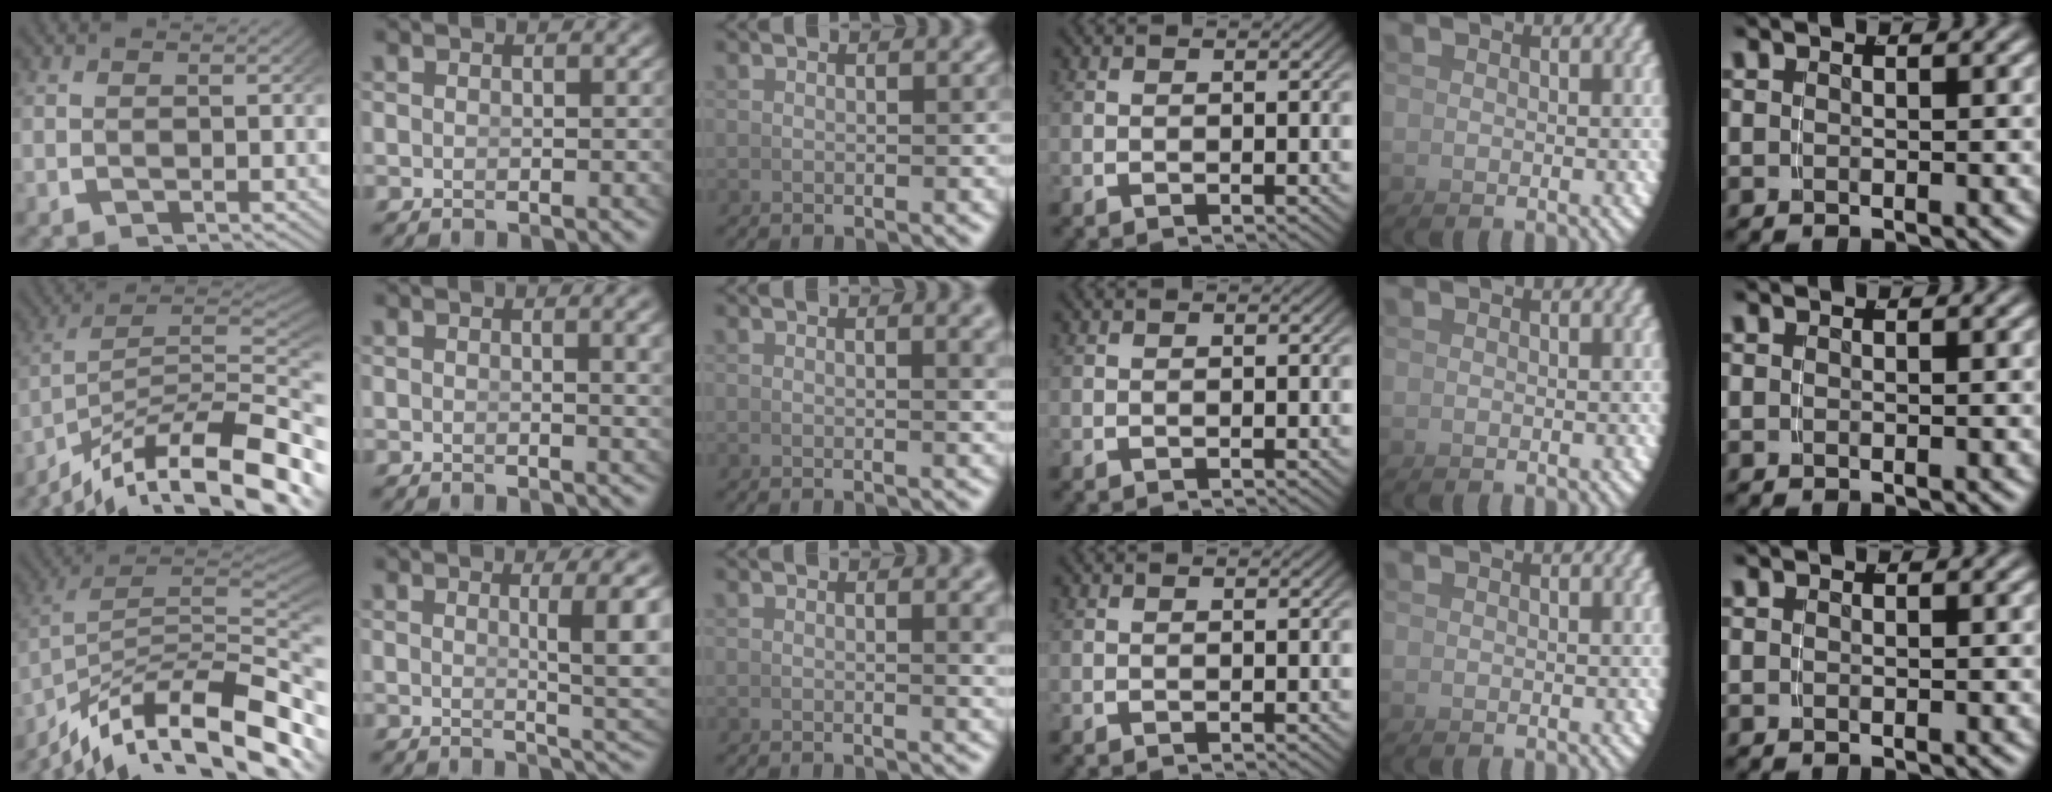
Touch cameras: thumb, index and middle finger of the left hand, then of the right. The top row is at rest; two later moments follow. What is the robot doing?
{"motion": "lift_and_place", "object": "cup"}